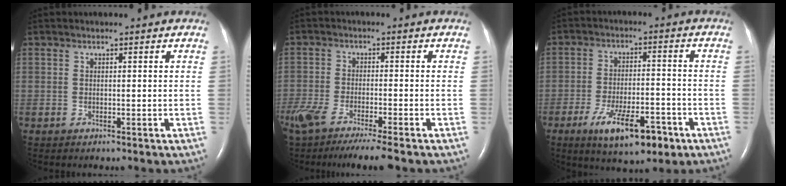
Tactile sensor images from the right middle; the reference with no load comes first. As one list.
[{"total": 13.3, "force": [-10.5, 1.5, 8.0], "torque": [-0.161, -0.032, -0.177]}, {"total": 11.1, "force": [-6.0, 3.6, 8.6], "torque": [-0.149, -0.009, -0.089]}]